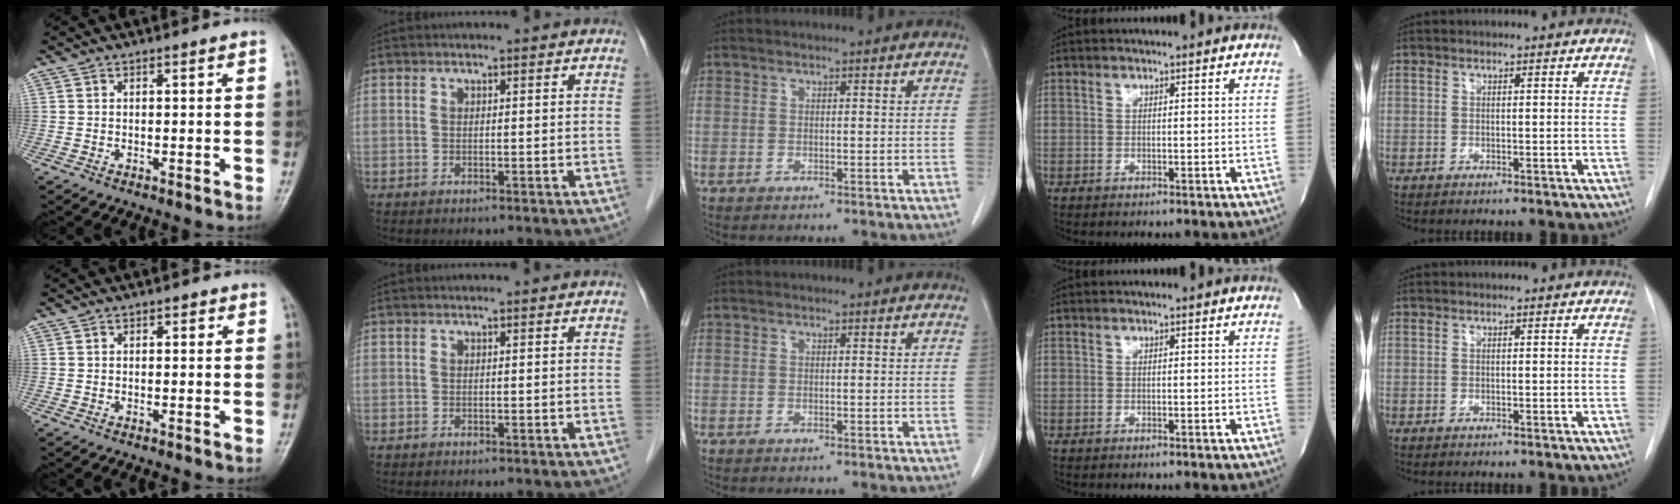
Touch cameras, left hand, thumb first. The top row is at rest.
{"thumb": {"total": 0.6, "force": [0.2, 0.5, 0.3], "torque": [0.003, 0.001, -0.001]}}